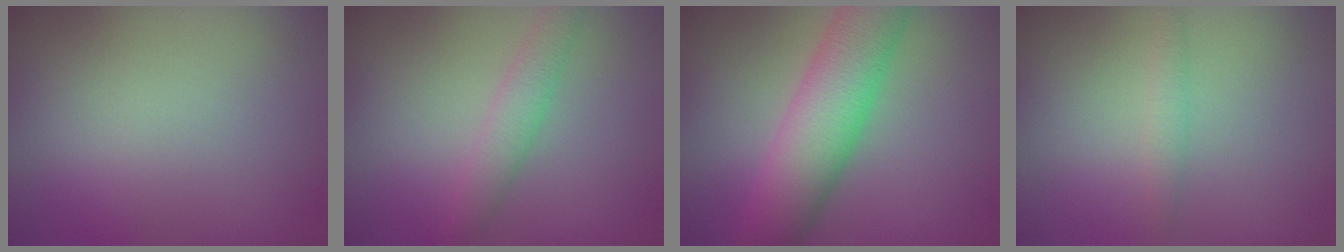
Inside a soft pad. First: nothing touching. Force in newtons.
{"total": 2.7, "press": 2.7, "slide": 0.0}
{"total": 8.9, "press": 8.9, "slide": 0.4}
{"total": 1.4, "press": 1.4, "slide": 0.0}